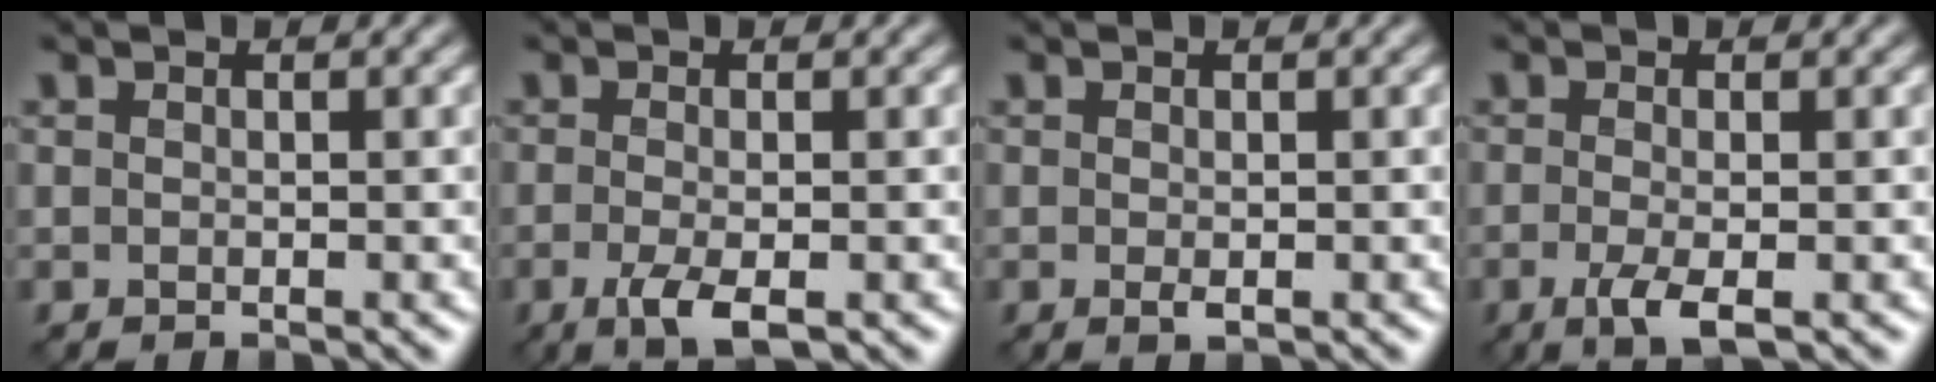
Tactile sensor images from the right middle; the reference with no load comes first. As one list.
[{"total": 3.0, "force": [-1.2, 0.9, 2.6], "torque": [-0.055, -0.008, -0.024]}, {"total": 0.8, "force": [-0.2, 0.3, 0.7], "torque": [-0.014, -0.004, -0.001]}, {"total": 2.7, "force": [-1.1, 0.7, 2.4], "torque": [-0.052, -0.008, -0.022]}]